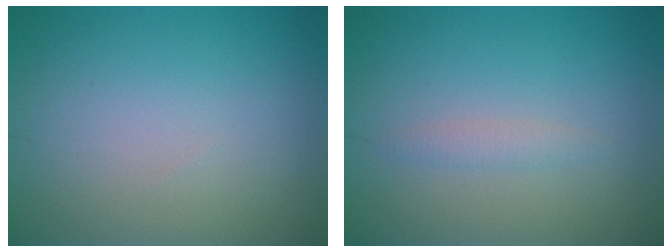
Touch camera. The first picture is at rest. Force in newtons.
{"total": 1.1, "press": 1.1, "slide": 0.1}